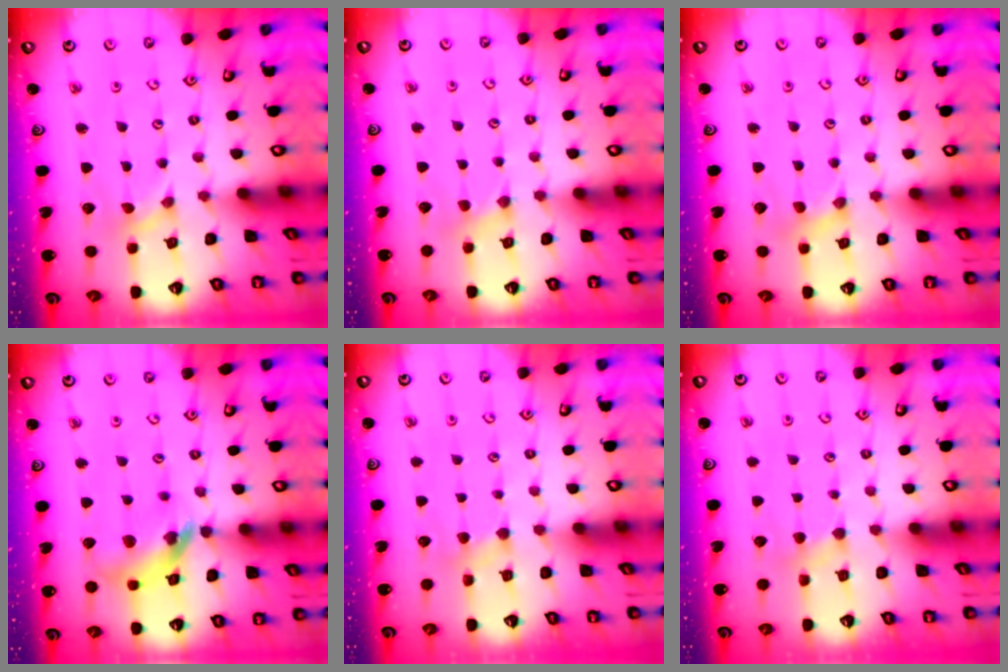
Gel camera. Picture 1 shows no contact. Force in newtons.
{"total": 2.9, "press": 2.8, "slide": 0.6}
{"total": 1.4, "press": 1.4, "slide": 0.3}
{"total": 13.2, "press": 13.1, "slide": 1.8}
{"total": 2.9, "press": 2.9, "slide": 0.5}
{"total": 2.9, "press": 2.9, "slide": 0.5}